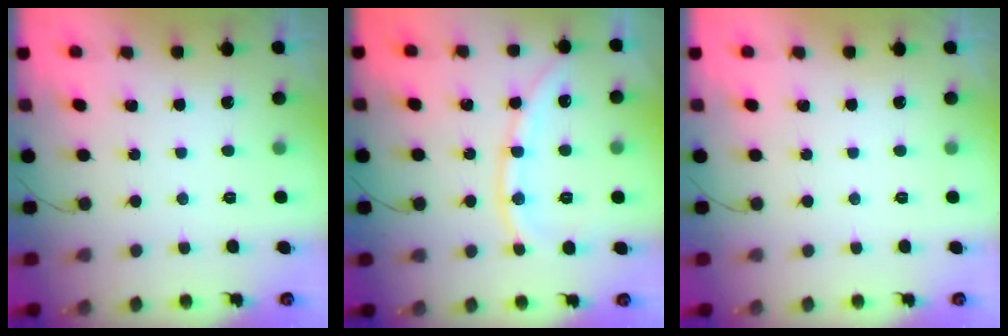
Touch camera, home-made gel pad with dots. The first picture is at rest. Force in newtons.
{"total": 9.7, "press": 9.6, "slide": 1.4}
{"total": 0.0}